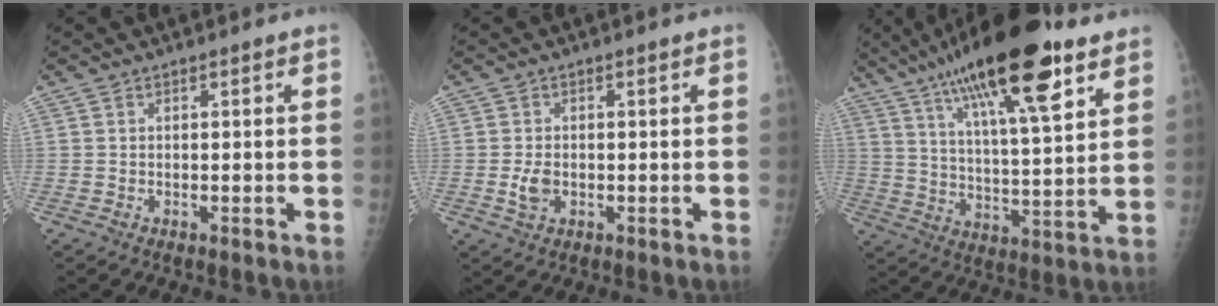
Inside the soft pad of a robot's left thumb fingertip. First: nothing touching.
{"total": 3.0, "force": [-0.5, 2.0, 2.2], "torque": [-0.042, -0.002, -0.007]}
{"total": 23.1, "force": [13.5, 5.9, 17.7], "torque": [-0.289, -0.033, 0.223]}